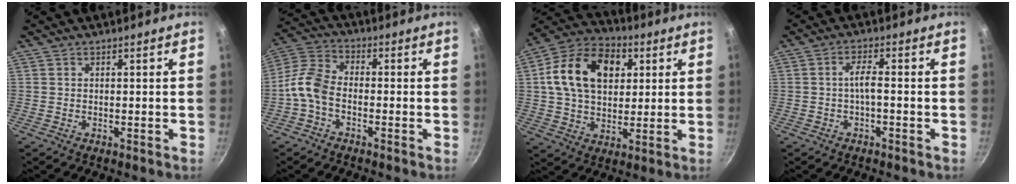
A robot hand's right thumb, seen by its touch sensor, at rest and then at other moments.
{"total": 7.4, "force": [-2.8, 4.4, 5.2], "torque": [-0.109, 0.037, -0.073]}
{"total": 18.0, "force": [4.6, 12.5, 12.1], "torque": [-0.181, 0.012, 0.066]}
{"total": 2.9, "force": [-0.9, 0.6, 2.7], "torque": [-0.060, 0.014, -0.021]}